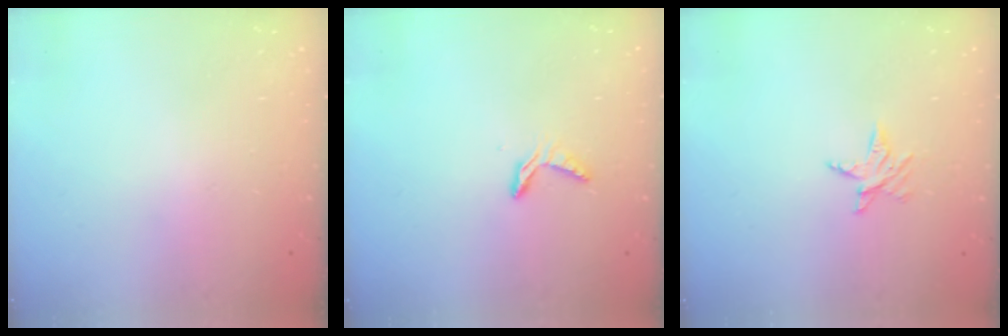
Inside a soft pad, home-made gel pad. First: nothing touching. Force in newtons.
{"total": 4.5, "press": 4.5, "slide": 0.3}
{"total": 4.5, "press": 4.4, "slide": 0.5}